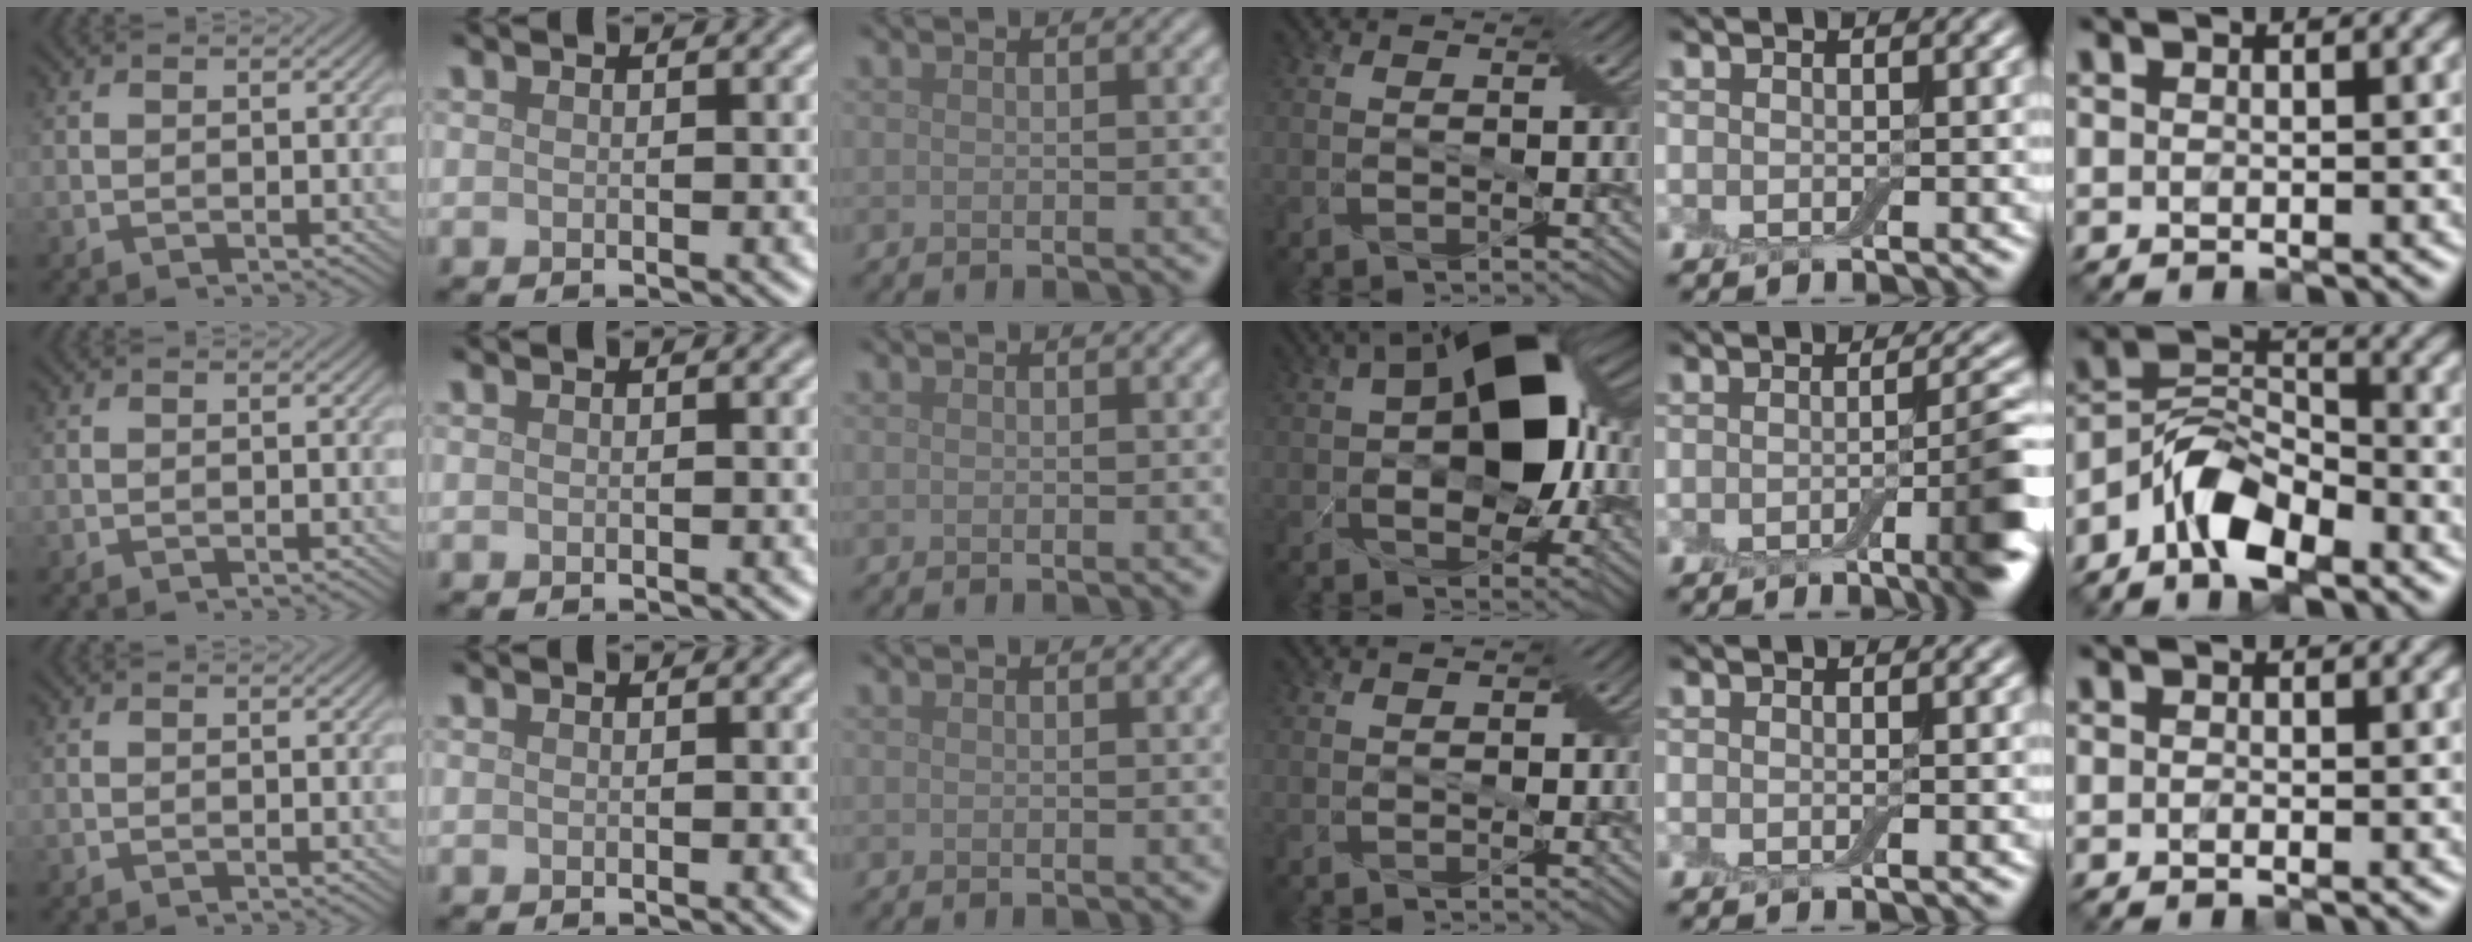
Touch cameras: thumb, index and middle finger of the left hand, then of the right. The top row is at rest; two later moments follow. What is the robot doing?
{"motion": "pour", "object": "cup"}